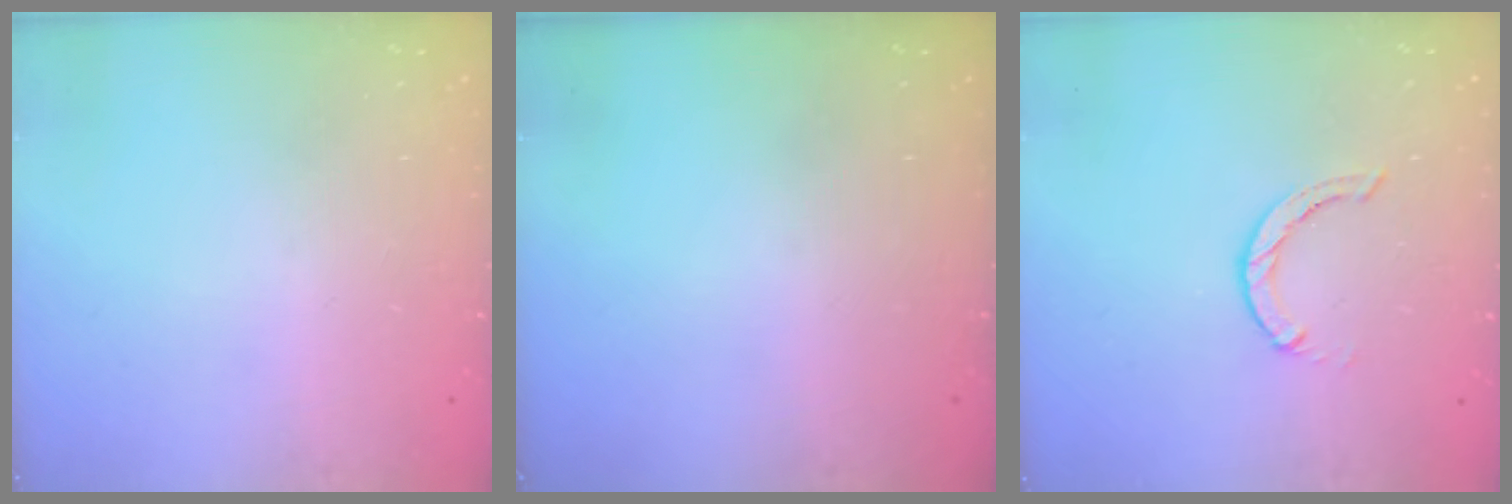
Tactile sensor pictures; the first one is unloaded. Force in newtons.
{"total": 0.0}
{"total": 0.0}